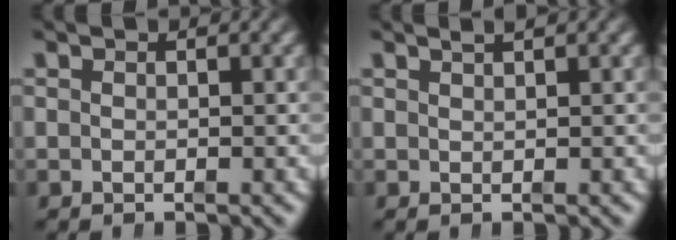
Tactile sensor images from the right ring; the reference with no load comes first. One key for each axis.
{"total": 1.6, "fx": 1.2, "fy": -0.7, "fz": 0.9, "tx": -0.001, "ty": 0.006, "tz": 0.021}